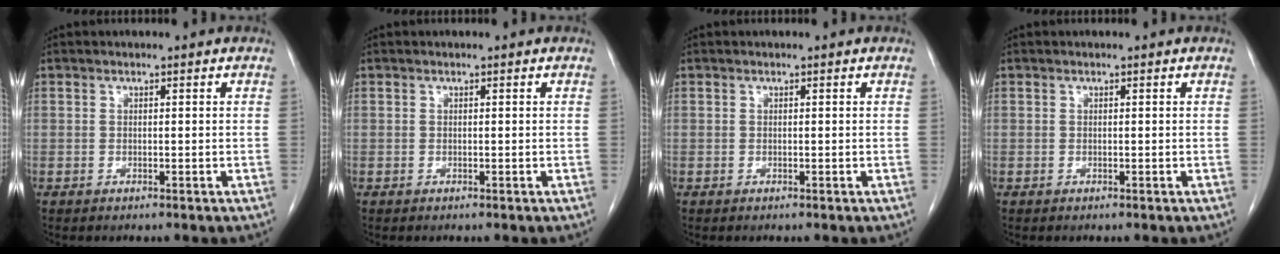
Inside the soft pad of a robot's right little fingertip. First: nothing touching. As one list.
[{"total": 0.0}, {"total": 0.0}, {"total": 0.0}]